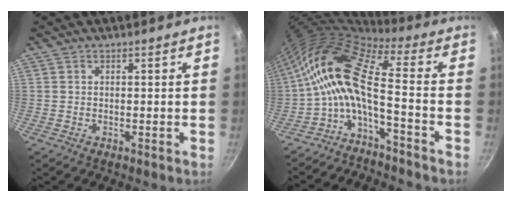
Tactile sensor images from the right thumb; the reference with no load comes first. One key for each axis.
{"total": 13.5, "fx": -2.7, "fy": 4.4, "fz": 12.5, "tx": -0.263, "ty": 0.040, "tz": -0.065}